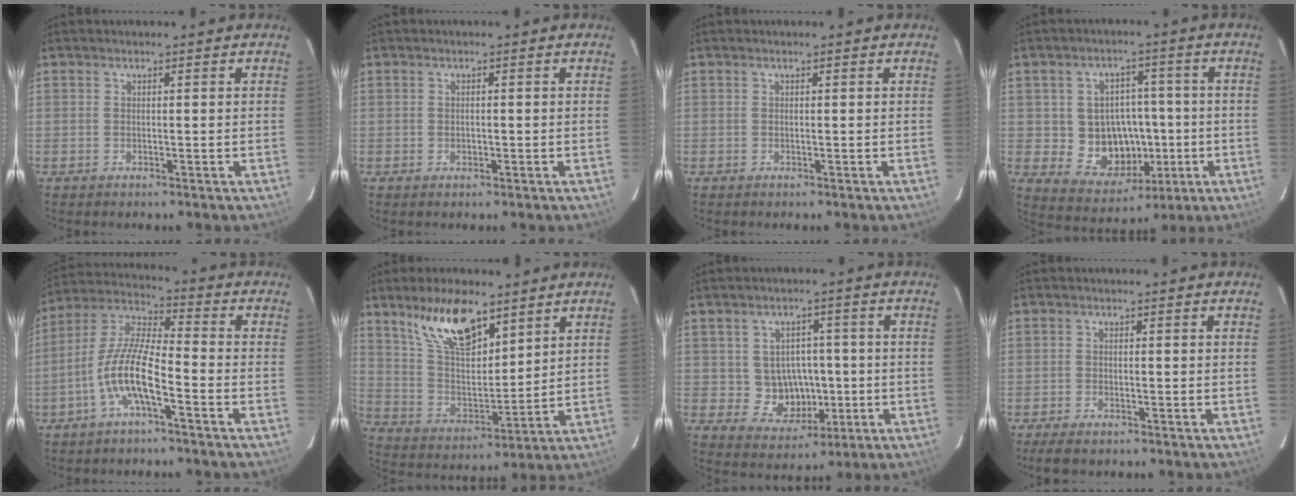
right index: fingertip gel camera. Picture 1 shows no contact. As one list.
[{"total": 0.9, "force": [-0.2, 0.8, 0.4], "torque": [-0.005, 0.001, -0.003]}, {"total": 0.0}, {"total": 10.7, "force": [-1.4, 9.5, 4.8], "torque": [-0.101, 0.012, -0.002]}, {"total": 10.2, "force": [-4.6, 2.1, 8.8], "torque": [-0.193, 0.009, -0.091]}, {"total": 14.2, "force": [9.4, 5.3, 9.3], "torque": [-0.168, 0.010, 0.184]}, {"total": 7.5, "force": [-0.8, 7.0, 2.5], "torque": [-0.058, 0.017, 0.008]}, {"total": 4.1, "force": [-3.3, 1.2, 2.0], "torque": [-0.055, -0.014, -0.059]}]